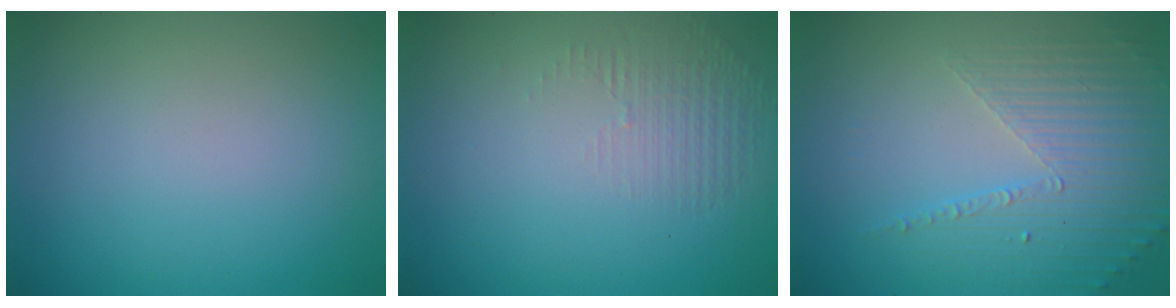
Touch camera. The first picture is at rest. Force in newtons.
{"total": 1.4, "press": 0.1, "slide": 1.4}
{"total": 4.8, "press": 3.2, "slide": 3.6}